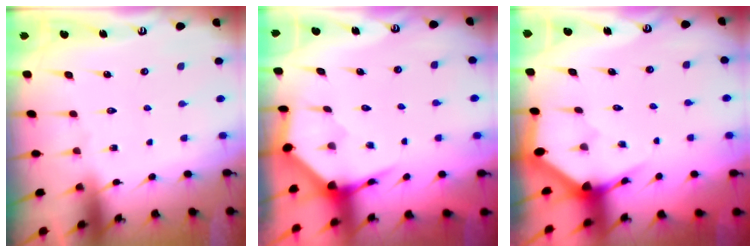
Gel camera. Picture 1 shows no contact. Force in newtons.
{"total": 4.0, "press": 3.9, "slide": 0.4}
{"total": 3.3, "press": 3.3, "slide": 0.1}